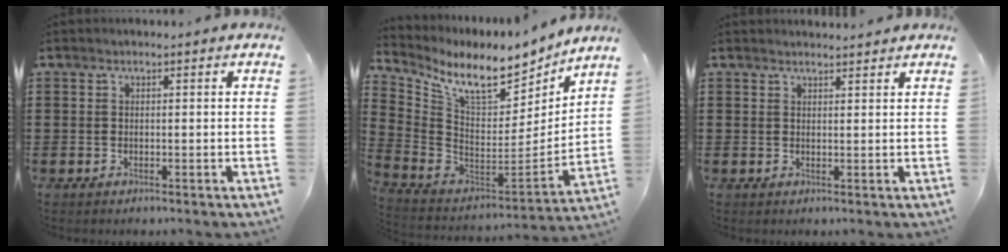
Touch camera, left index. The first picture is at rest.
{"total": 9.4, "force": [7.2, 2.6, 5.5], "torque": [-0.125, -0.059, 0.120]}
{"total": 1.5, "force": [1.5, 0.1, 0.1], "torque": [-0.006, 0.001, 0.029]}